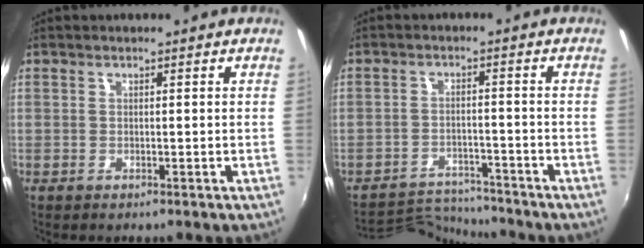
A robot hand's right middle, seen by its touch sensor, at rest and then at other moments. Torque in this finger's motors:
{"motor_torque": [-1.91, 0.08, -0.37, -0.21]}